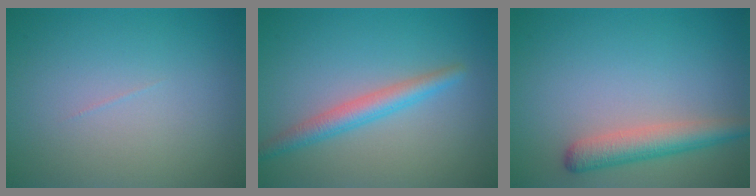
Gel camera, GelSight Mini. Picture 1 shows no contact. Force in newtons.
{"total": 2.8, "press": 2.8, "slide": 0.0}
{"total": 3.4, "press": 3.4, "slide": 0.1}